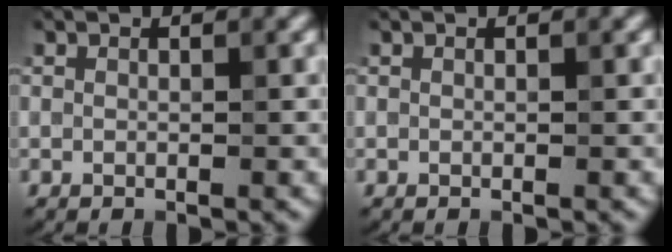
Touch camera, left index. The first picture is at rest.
{"total": 0.0}